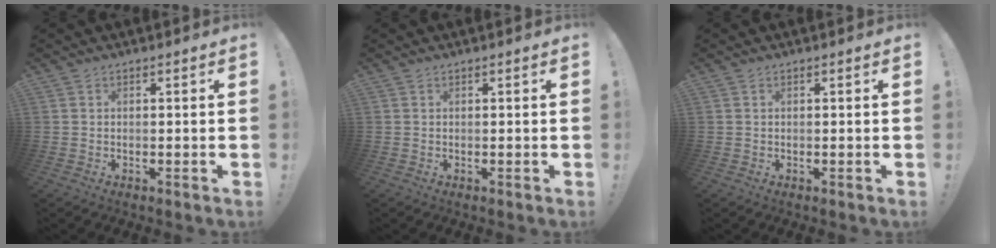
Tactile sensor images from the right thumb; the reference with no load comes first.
{"total": 0.0}
{"total": 0.0}